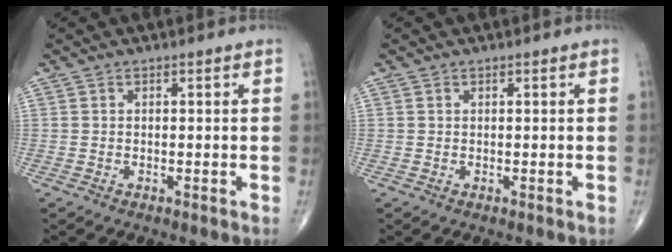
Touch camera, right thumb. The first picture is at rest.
{"total": 0.0}